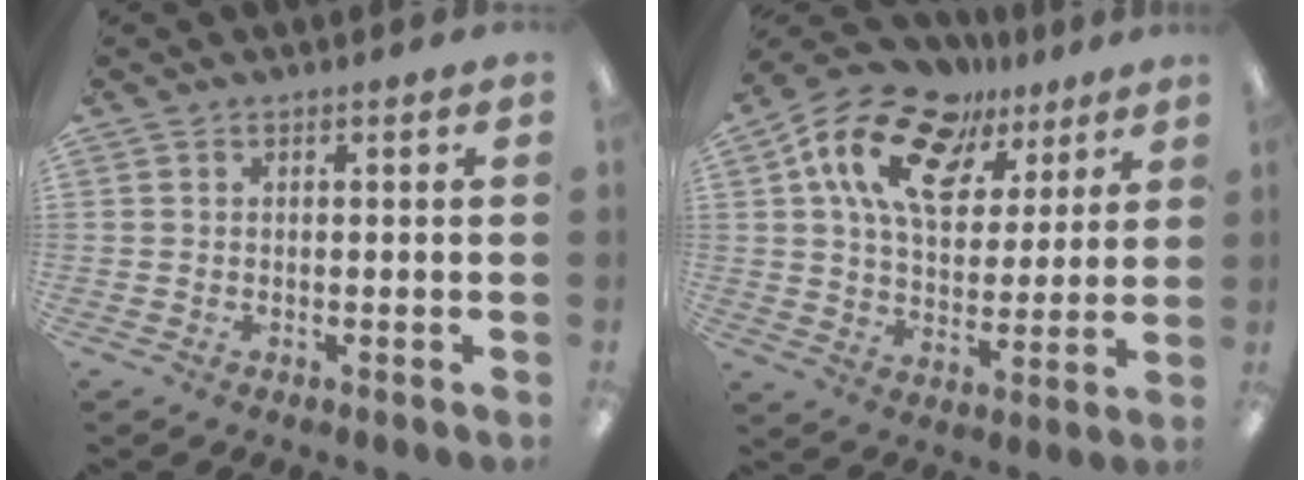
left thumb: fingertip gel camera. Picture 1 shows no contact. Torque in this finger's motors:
{"motor_torque": [0.32, 0.37, 1.39, -1.38, 0.24]}